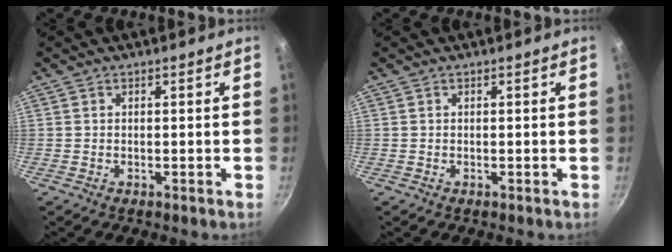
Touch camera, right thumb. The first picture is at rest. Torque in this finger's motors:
{"motor_torque": [-0.07, 0.07, -0.07, 0.07, 0.00]}